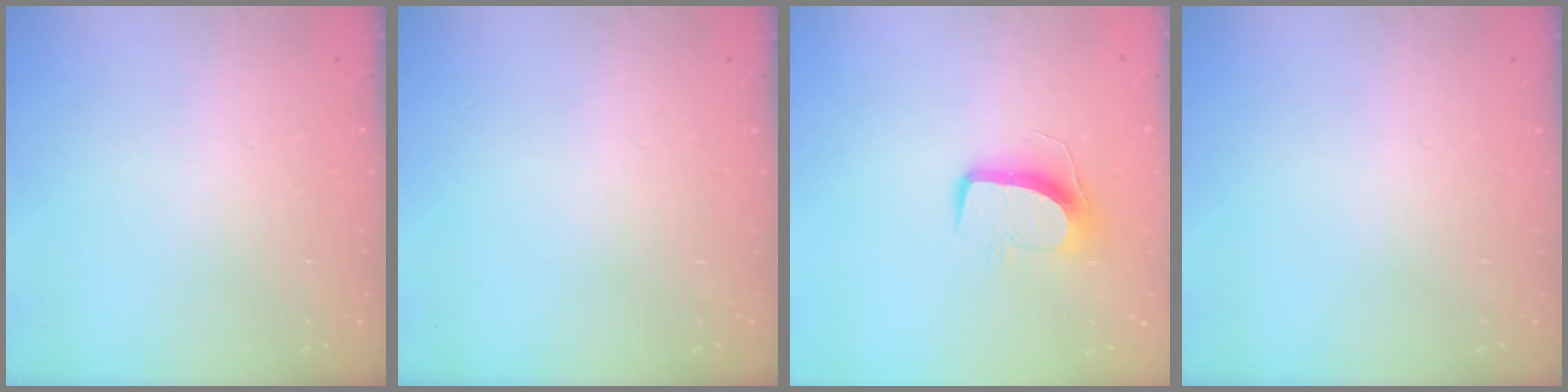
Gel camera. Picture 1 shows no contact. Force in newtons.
{"total": 0.0}
{"total": 10.4, "press": 10.4, "slide": 0.4}
{"total": 0.0}